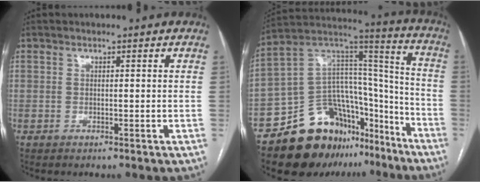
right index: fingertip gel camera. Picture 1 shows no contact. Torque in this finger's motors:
{"motor_torque": [0.02, -0.26, -0.82, -0.21]}